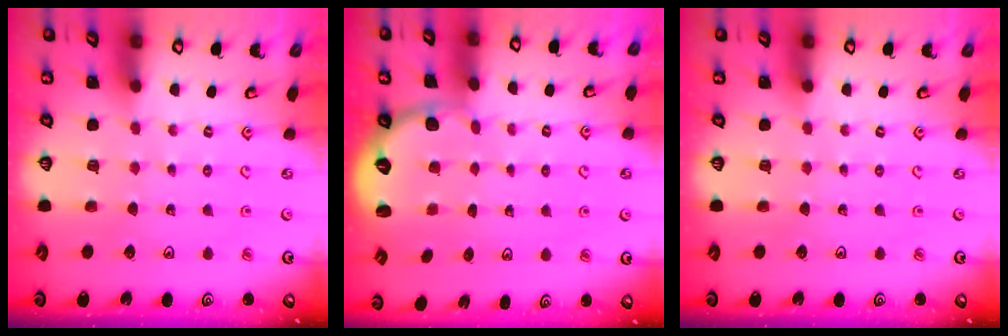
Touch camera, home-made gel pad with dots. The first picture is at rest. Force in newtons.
{"total": 2.6, "press": 1.7, "slide": 1.9}
{"total": 0.0}